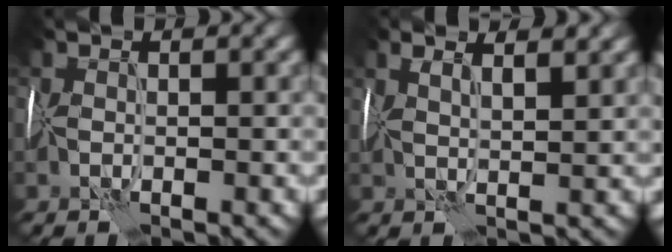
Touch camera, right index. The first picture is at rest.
{"total": 4.6, "force": [3.1, 1.3, 3.1], "torque": [-0.044, 0.032, 0.026]}